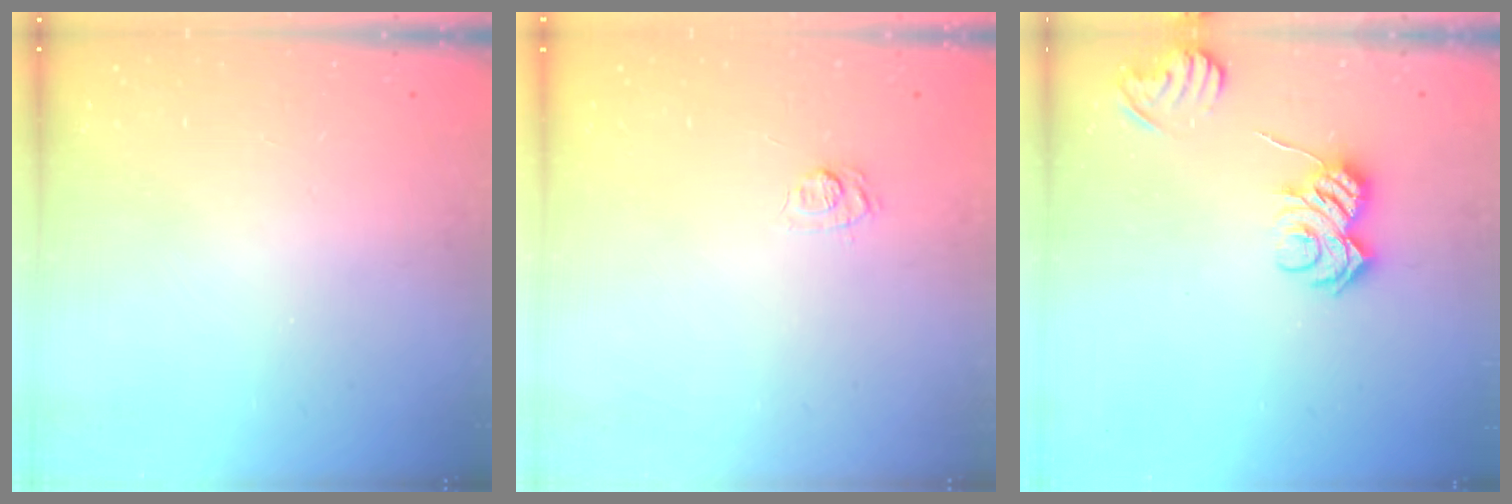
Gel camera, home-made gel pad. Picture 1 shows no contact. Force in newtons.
{"total": 7.2, "press": 7.1, "slide": 1.5}
{"total": 8.1, "press": 8.1, "slide": 0.6}